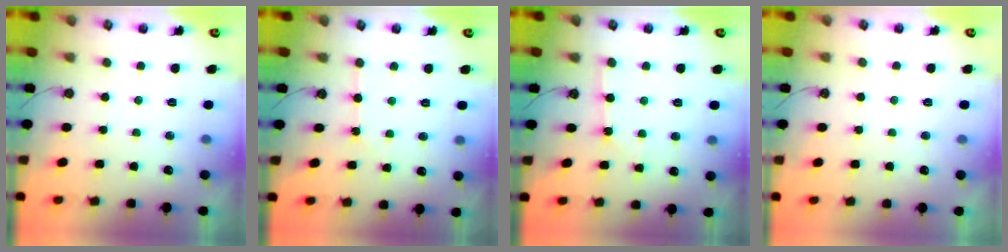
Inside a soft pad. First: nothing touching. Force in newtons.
{"total": 3.4, "press": 3.4, "slide": 0.3}
{"total": 3.8, "press": 3.8, "slide": 0.5}
{"total": 0.0}